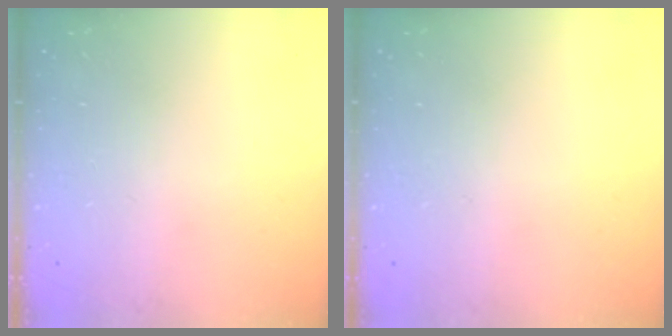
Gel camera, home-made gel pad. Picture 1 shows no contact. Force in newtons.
{"total": 0.0}